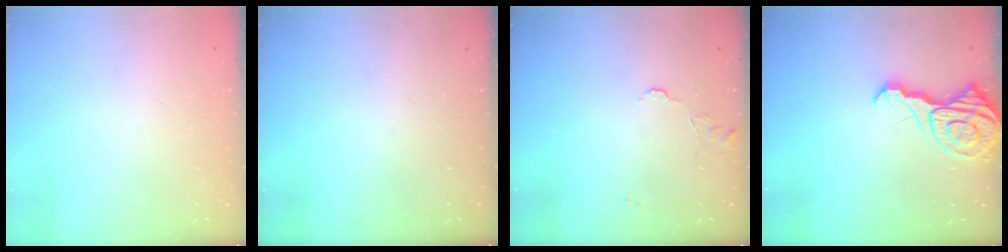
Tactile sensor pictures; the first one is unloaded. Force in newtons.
{"total": 0.0}
{"total": 5.8, "press": 5.8, "slide": 0.5}
{"total": 12.9, "press": 12.8, "slide": 1.4}